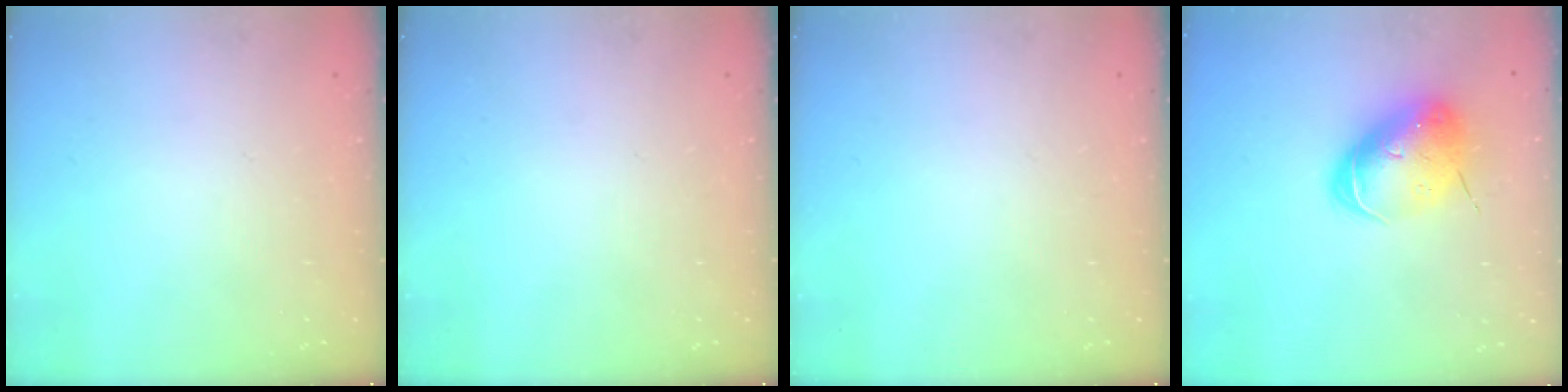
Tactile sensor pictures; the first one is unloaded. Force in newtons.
{"total": 0.0}
{"total": 0.0}
{"total": 10.0, "press": 9.9, "slide": 1.7}